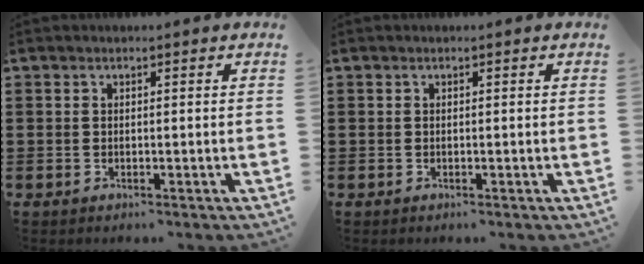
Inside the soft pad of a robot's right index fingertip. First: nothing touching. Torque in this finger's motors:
{"motor_torque": [-0.01, 0.00, 0.00, 0.00]}